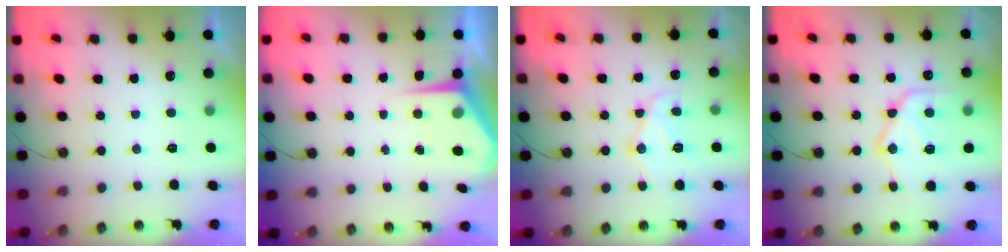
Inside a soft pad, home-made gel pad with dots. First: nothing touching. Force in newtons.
{"total": 5.9, "press": 5.8, "slide": 0.5}
{"total": 12.0, "press": 11.9, "slide": 1.3}
{"total": 18.2, "press": 18.1, "slide": 1.8}